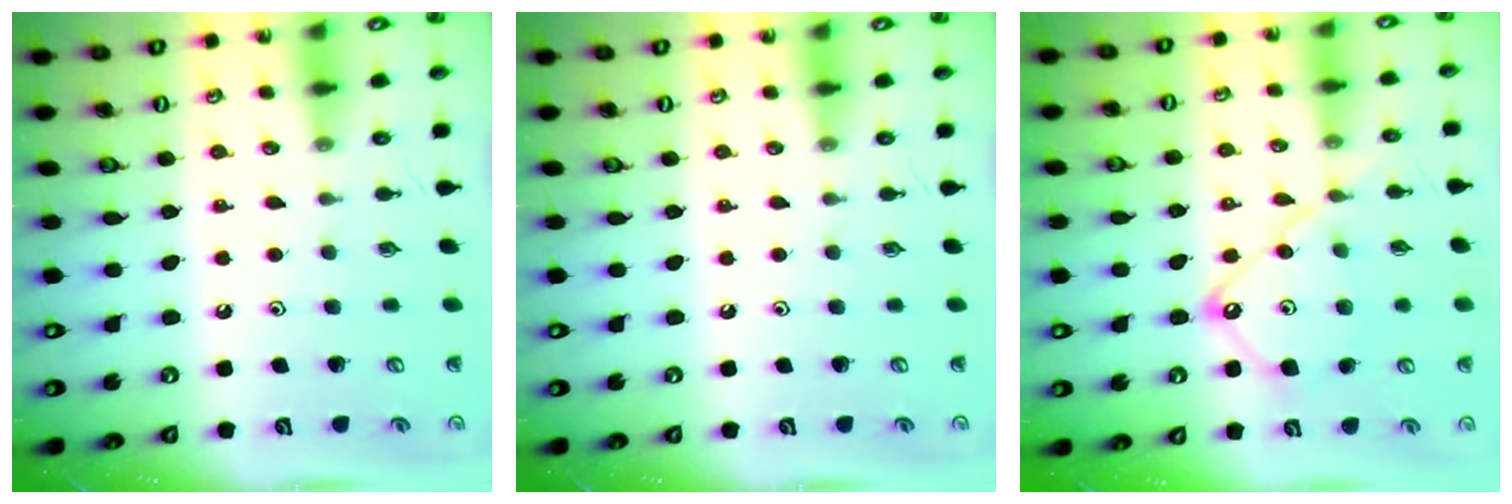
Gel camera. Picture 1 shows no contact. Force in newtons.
{"total": 0.0}
{"total": 14.2, "press": 14.2, "slide": 1.2}